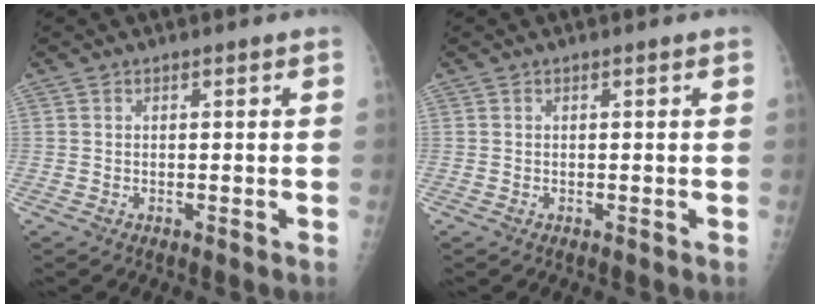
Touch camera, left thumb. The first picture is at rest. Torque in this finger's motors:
{"motor_torque": [0.00, 0.00, -0.02, 0.02, 0.00]}